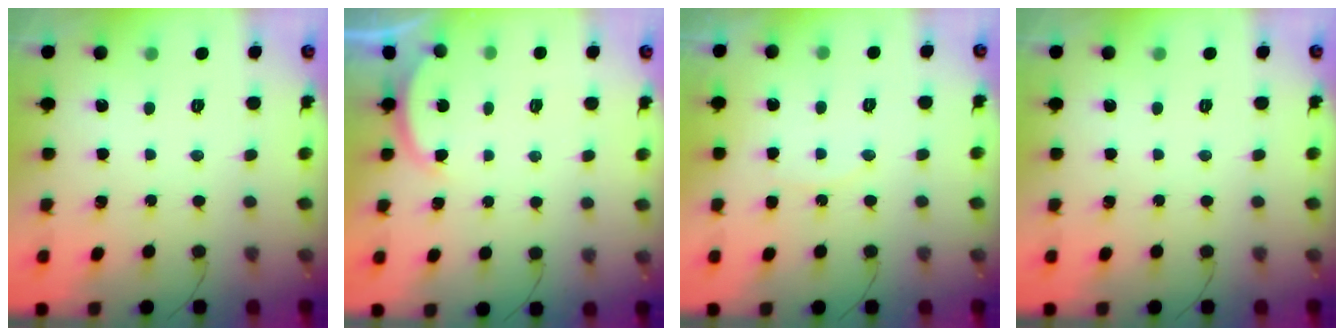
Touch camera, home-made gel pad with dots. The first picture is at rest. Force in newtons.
{"total": 2.2, "press": 2.1, "slide": 0.5}
{"total": 6.0, "press": 6.0, "slide": 0.5}
{"total": 0.0}